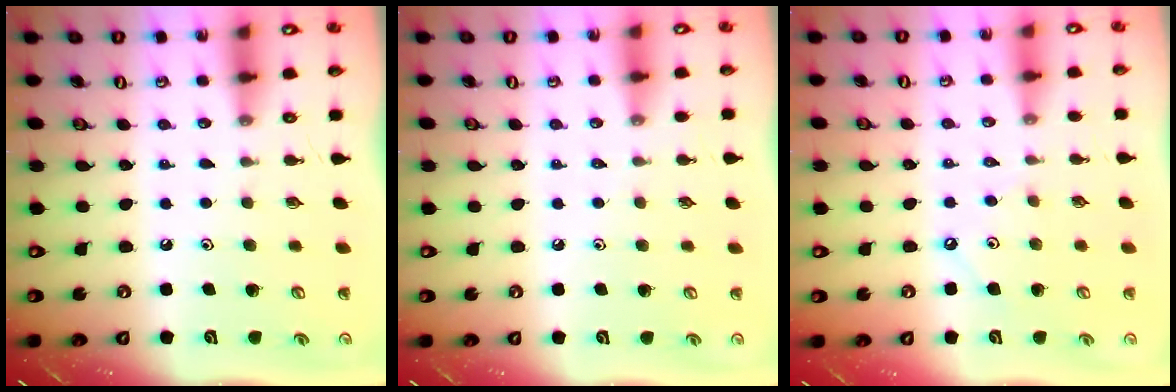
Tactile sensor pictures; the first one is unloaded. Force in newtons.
{"total": 1.9, "press": 1.8, "slide": 0.3}
{"total": 3.0, "press": 3.0, "slide": 0.4}